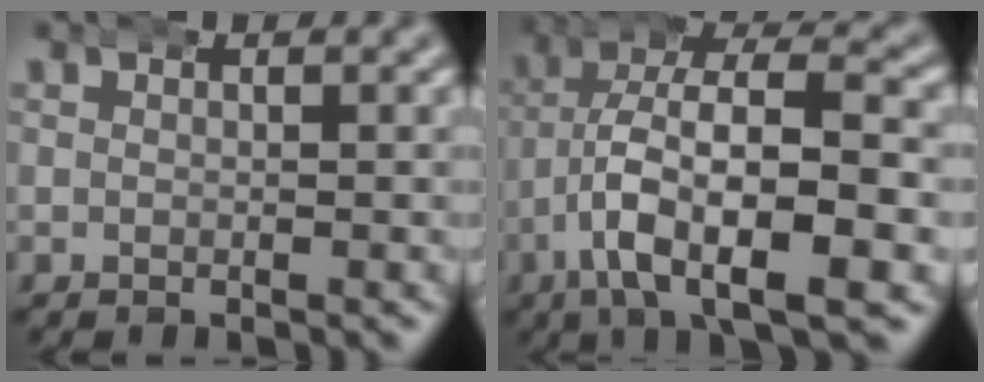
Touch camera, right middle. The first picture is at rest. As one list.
[{"total": 9.9, "force": [-0.9, 5.0, 8.5], "torque": [-0.150, -0.018, -0.012]}]